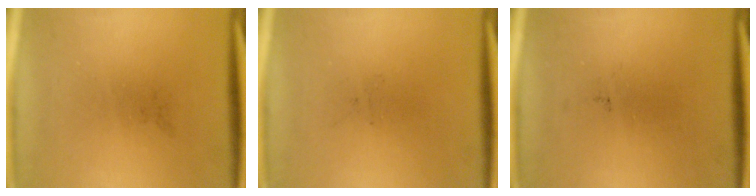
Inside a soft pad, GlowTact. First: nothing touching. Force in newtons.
{"total": 0.0}
{"total": 0.0}